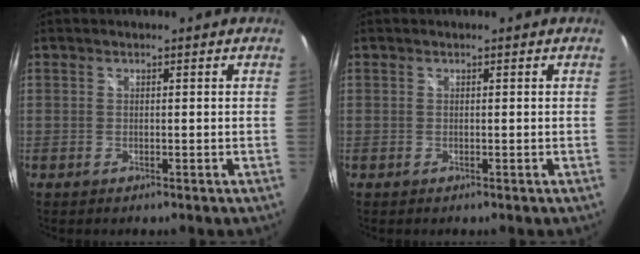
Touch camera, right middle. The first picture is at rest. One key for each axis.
{"total": 0.0}